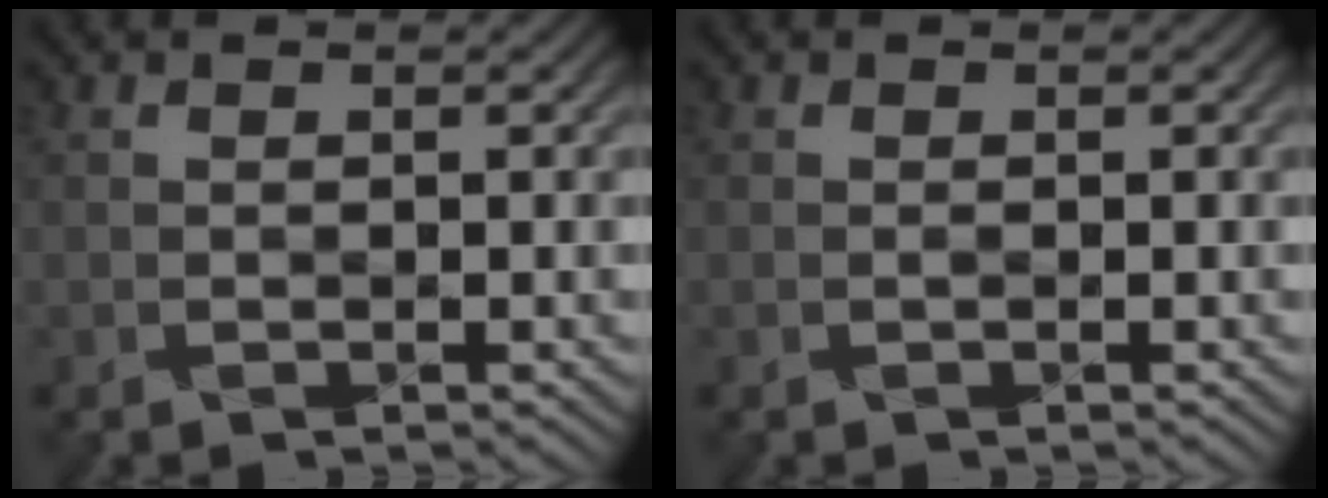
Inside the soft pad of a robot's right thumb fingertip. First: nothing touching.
{"total": 0.0}